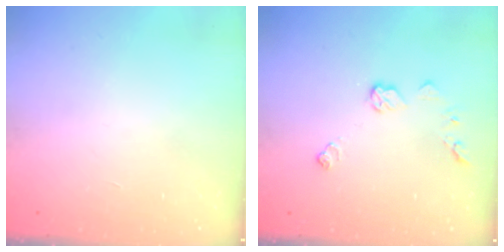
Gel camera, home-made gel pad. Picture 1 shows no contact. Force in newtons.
{"total": 7.2, "press": 7.2, "slide": 0.2}